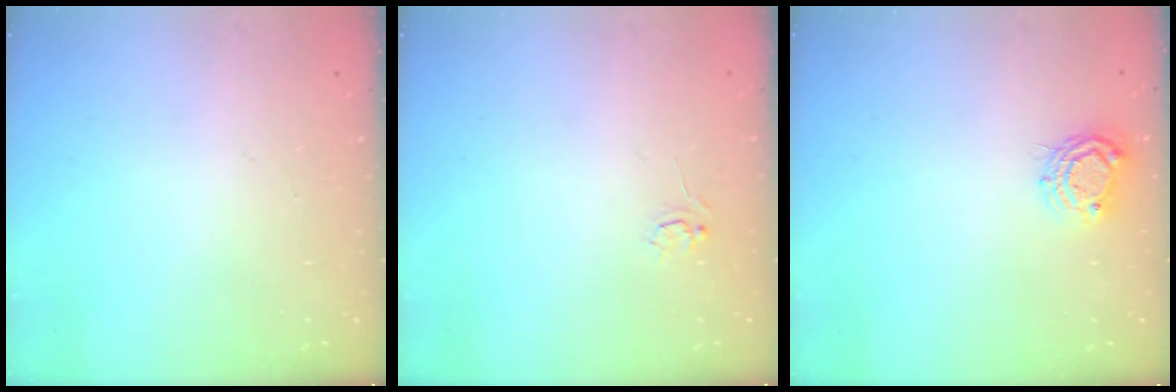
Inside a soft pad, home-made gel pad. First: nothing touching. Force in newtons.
{"total": 3.1, "press": 3.1, "slide": 0.3}
{"total": 7.6, "press": 7.6, "slide": 0.6}